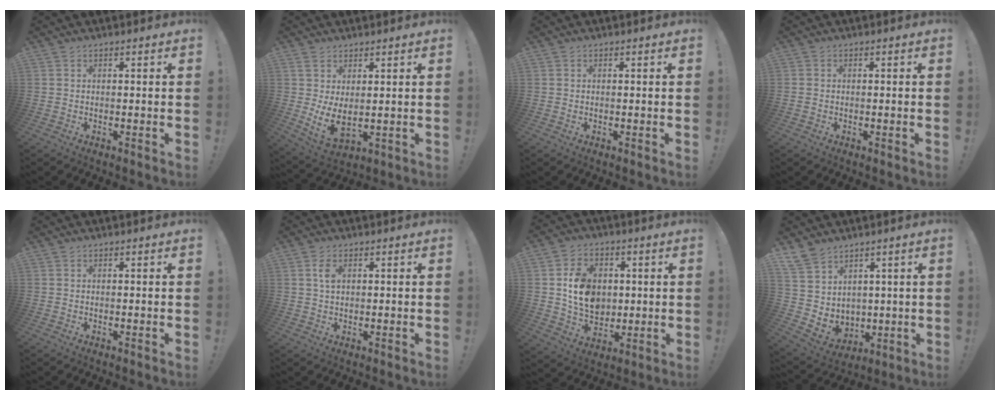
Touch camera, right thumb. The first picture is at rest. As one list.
[{"total": 7.2, "force": [2.0, 3.4, 6.0], "torque": [-0.110, -0.031, 0.041]}, {"total": 0.0}, {"total": 0.7, "force": [-0.4, 0.5, 0.3], "torque": [-0.001, 0.002, -0.007]}, {"total": 0.0}, {"total": 3.4, "force": [1.0, 1.9, 2.6], "torque": [-0.037, -0.002, 0.015]}, {"total": 12.6, "force": [1.0, 10.7, 6.6], "torque": [-0.100, 0.001, 0.027]}, {"total": 8.6, "force": [6.1, 5.7, 1.7], "torque": [-0.043, -0.047, 0.129]}]